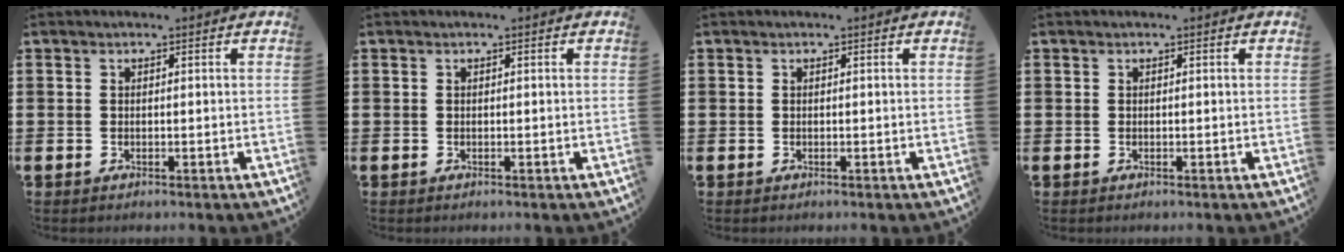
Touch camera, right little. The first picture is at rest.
{"total": 0.0}
{"total": 0.0}
{"total": 0.0}